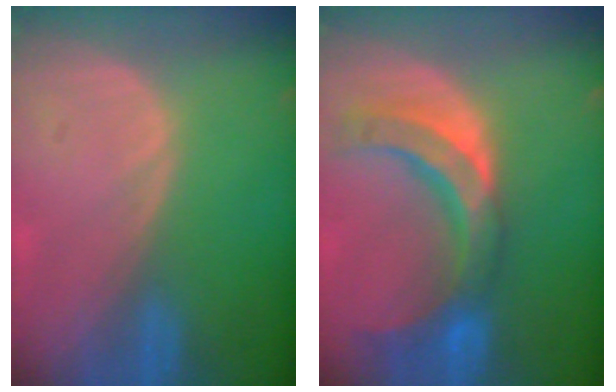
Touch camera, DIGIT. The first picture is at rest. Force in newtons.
{"total": 10.8, "press": 9.4, "slide": 5.2}